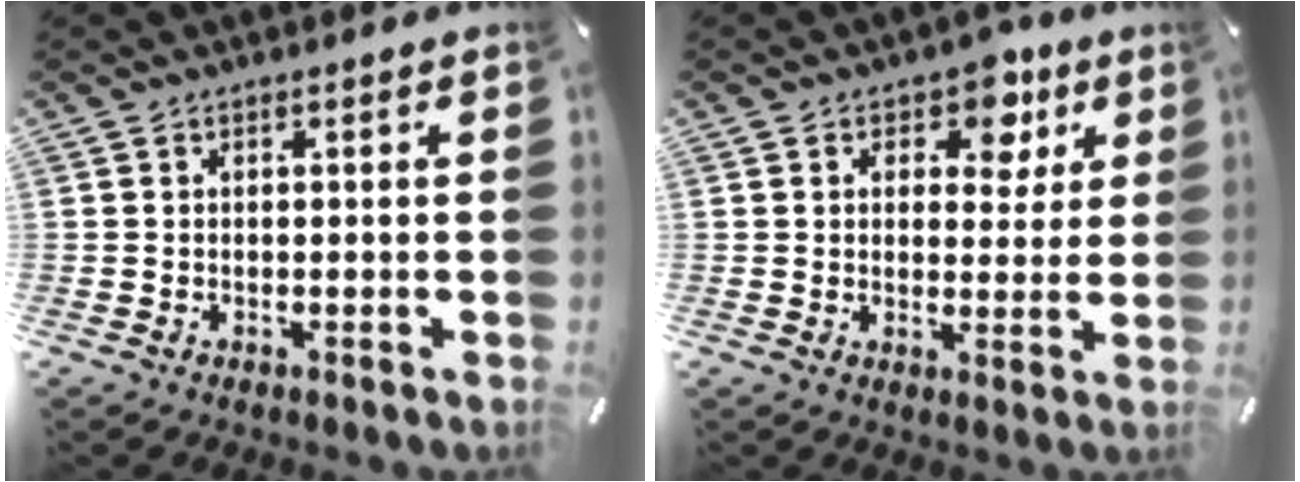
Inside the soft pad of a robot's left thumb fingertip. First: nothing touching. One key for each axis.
{"total": 7.8, "fx": 4.0, "fy": 5.2, "fz": 4.3, "tx": -0.039, "ty": -0.022, "tz": 0.060}